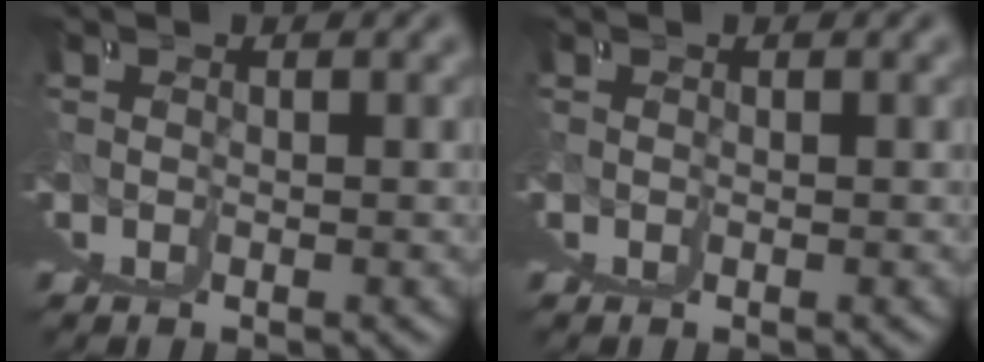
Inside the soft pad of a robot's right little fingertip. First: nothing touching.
{"total": 0.0}